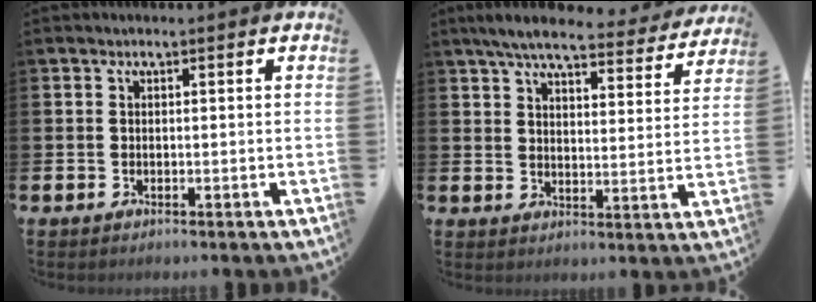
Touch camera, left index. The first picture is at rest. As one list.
[{"total": 6.8, "force": [6.1, 1.0, 2.8], "torque": [-0.064, -0.030, 0.103]}]